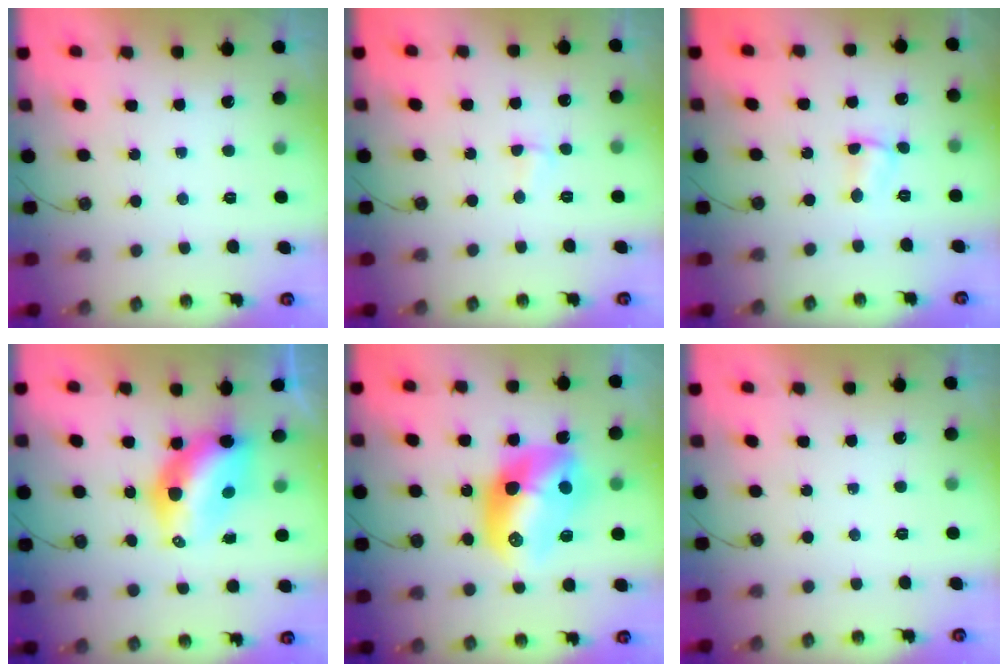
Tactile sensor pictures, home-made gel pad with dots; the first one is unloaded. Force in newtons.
{"total": 2.9, "press": 2.9, "slide": 0.6}
{"total": 1.5, "press": 1.4, "slide": 0.5}
{"total": 8.8, "press": 8.7, "slide": 1.0}
{"total": 15.7, "press": 15.6, "slide": 1.4}
{"total": 0.0}